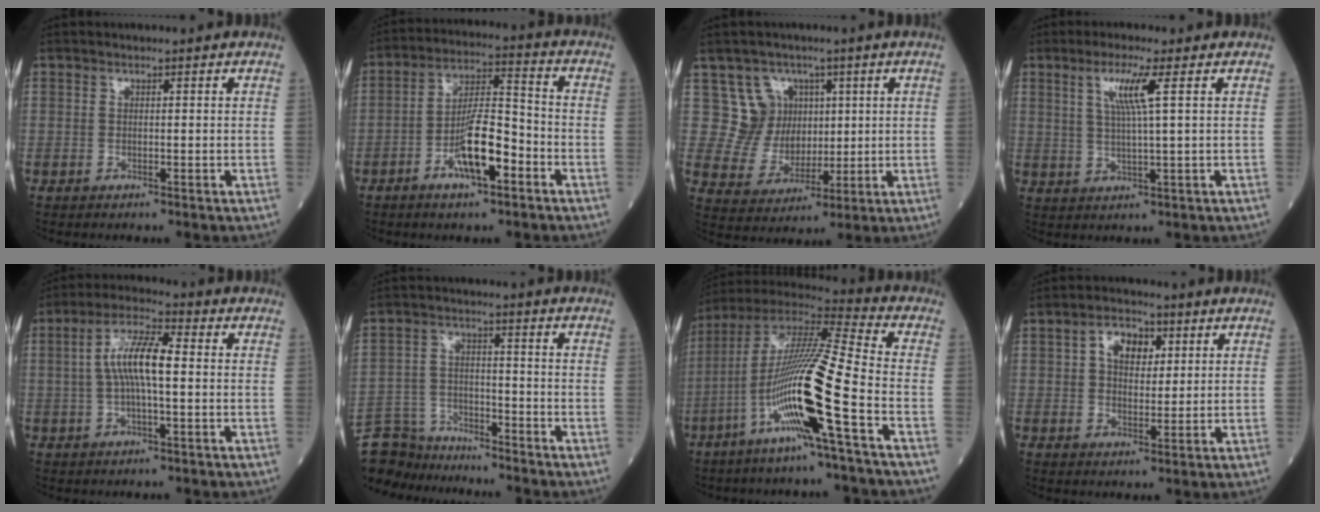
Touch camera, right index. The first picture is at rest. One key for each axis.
{"total": 9.7, "fx": -4.3, "fy": 2.1, "fz": 8.4, "tx": -0.154, "ty": 0.005, "tz": -0.078}
{"total": 7.6, "fx": 3.0, "fy": 7.0, "fz": 0.4, "tx": -0.007, "ty": 0.020, "tz": 0.061}
{"total": 5.4, "fx": 2.0, "fy": -0.6, "fz": 5.0, "tx": -0.097, "ty": 0.001, "tz": 0.039}
{"total": 8.2, "fx": 0.4, "fy": 1.7, "fz": 8.0, "tx": -0.157, "ty": 0.019, "tz": 0.003}
{"total": 8.8, "fx": -8.4, "fy": 2.3, "fz": -0.8, "tx": 0.010, "ty": 0.018, "tz": -0.158}
{"total": 18.4, "fx": -6.3, "fy": -0.5, "fz": 17.3, "tx": -0.344, "ty": -0.010, "tz": -0.130}
{"total": 6.0, "fx": 2.1, "fy": 3.6, "fz": 4.2, "tx": -0.071, "ty": 0.016, "tz": 0.036}